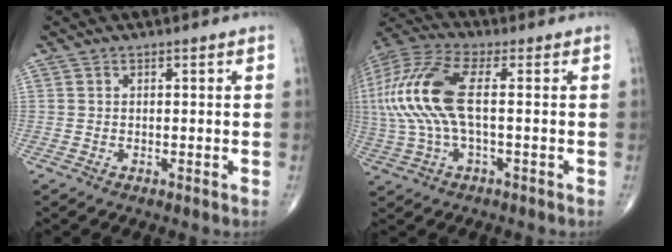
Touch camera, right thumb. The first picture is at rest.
{"total": 16.4, "force": [0.9, 6.3, 15.2], "torque": [-0.362, 0.027, 0.015]}